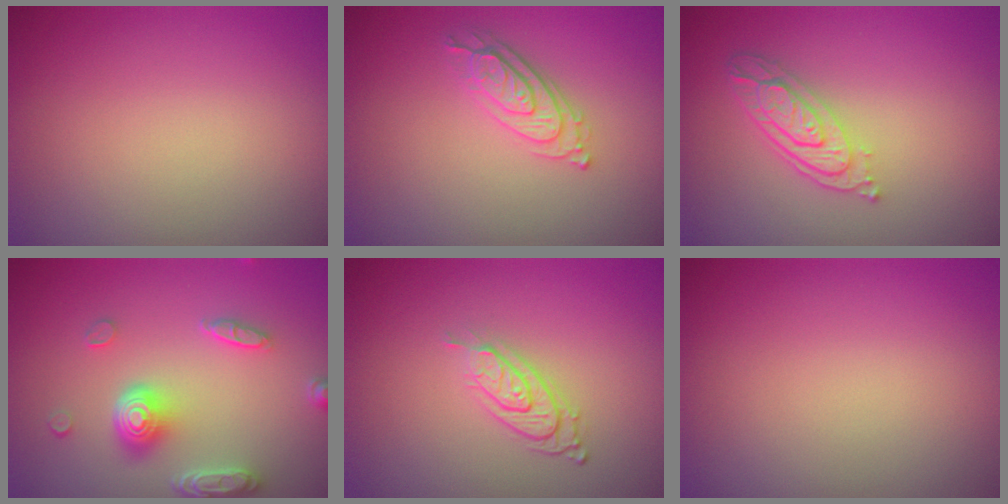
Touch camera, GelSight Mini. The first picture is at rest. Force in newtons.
{"total": 2.4, "press": 2.3, "slide": 0.7}
{"total": 3.8, "press": 2.9, "slide": 2.5}
{"total": 4.7, "press": 3.7, "slide": 3.0}
{"total": 2.9, "press": 1.9, "slide": 2.2}
{"total": 0.0}